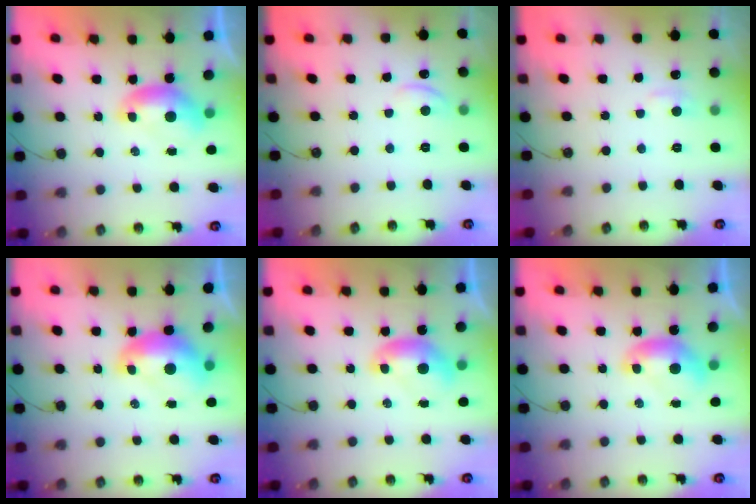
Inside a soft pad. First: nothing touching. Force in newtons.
{"total": 0.5, "press": 0.0, "slide": 0.5}
{"total": 1.7, "press": 1.5, "slide": 0.7}
{"total": 2.4, "press": 2.3, "slide": 0.7}
{"total": 0.0}
{"total": 0.0}